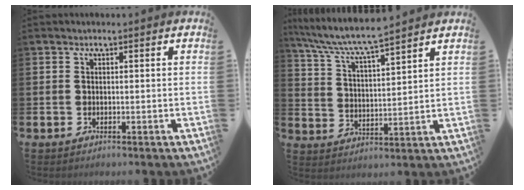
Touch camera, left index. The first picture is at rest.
{"total": 6.9, "force": [6.4, 0.3, 2.5], "torque": [-0.074, -0.040, 0.110]}